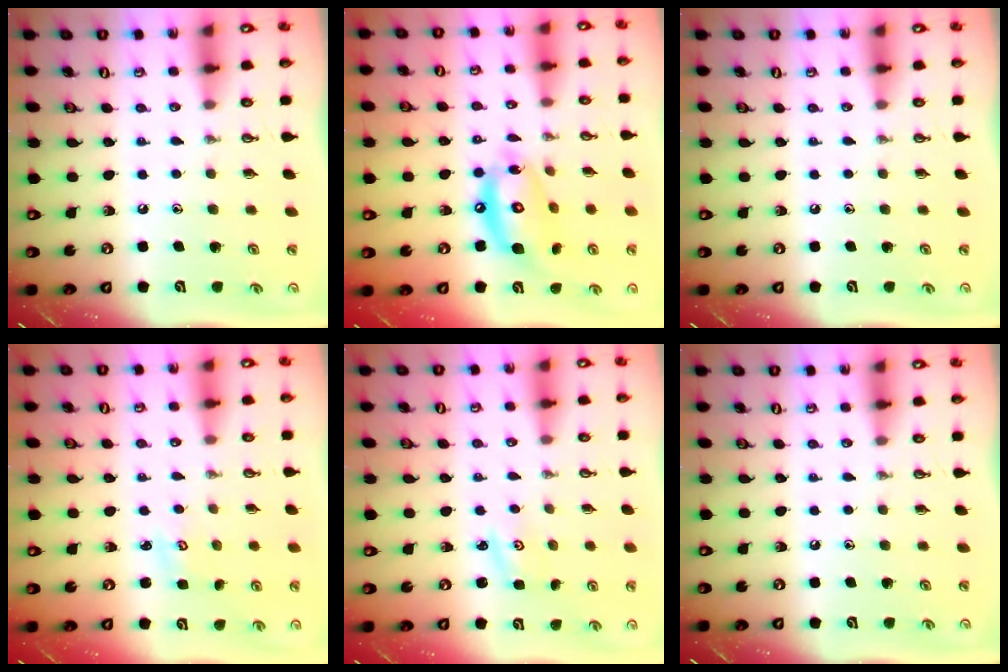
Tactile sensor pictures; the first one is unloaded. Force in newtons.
{"total": 14.7, "press": 14.6, "slide": 1.8}
{"total": 0.0}
{"total": 2.2, "press": 2.2, "slide": 0.3}
{"total": 2.0, "press": 2.0, "slide": 0.3}
{"total": 0.0}